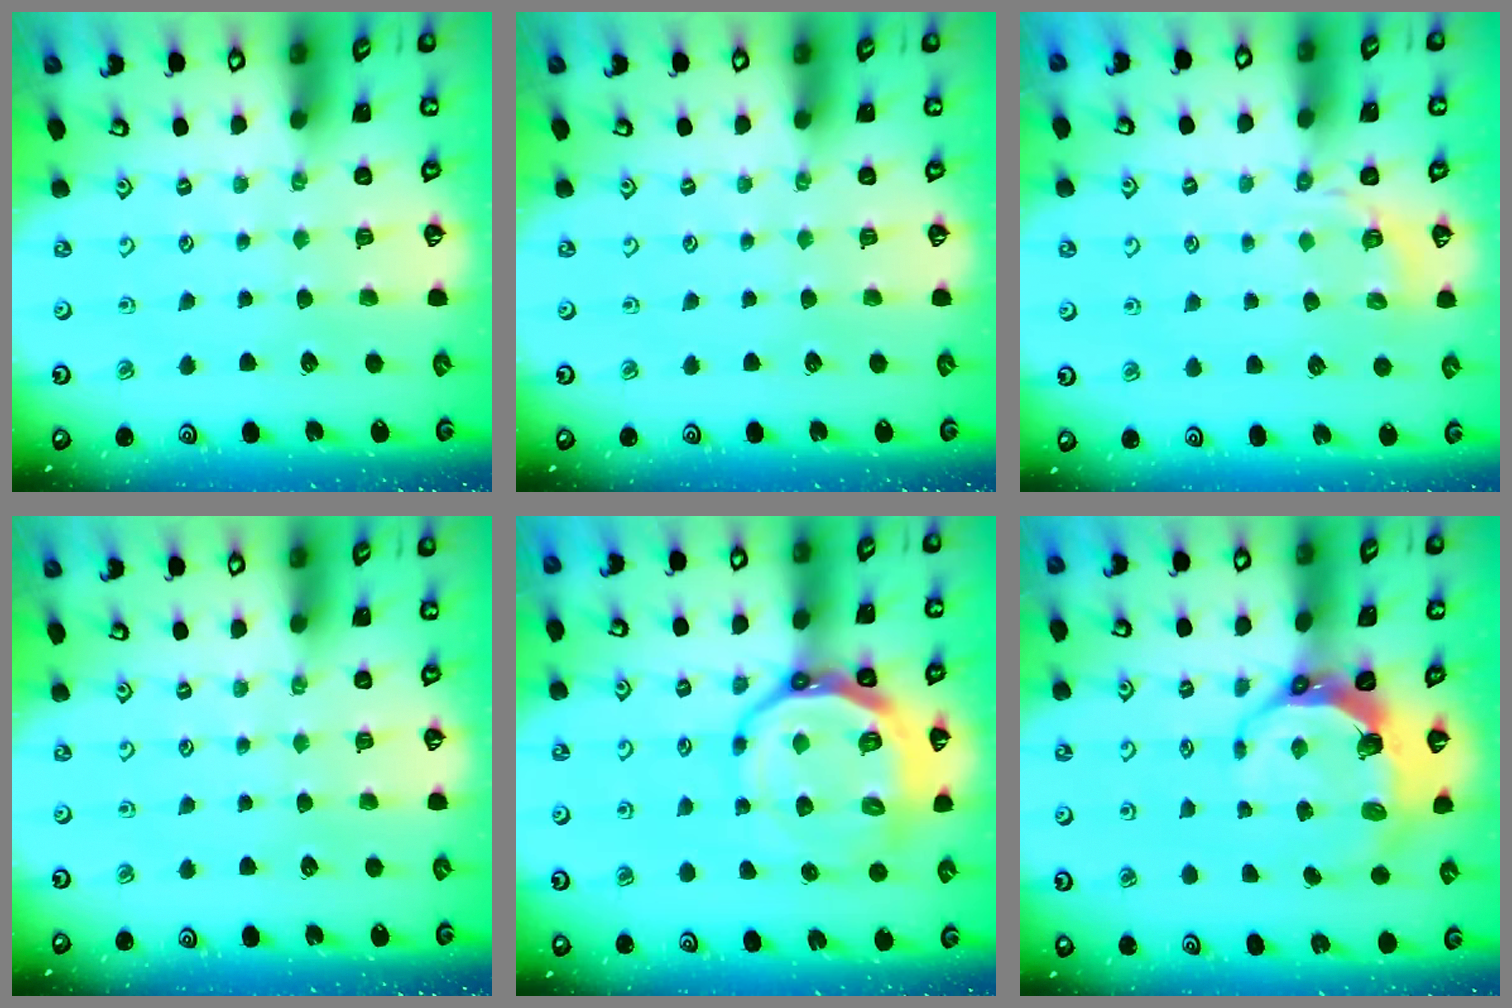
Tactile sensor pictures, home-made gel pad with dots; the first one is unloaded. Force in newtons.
{"total": 0.0}
{"total": 3.7, "press": 3.2, "slide": 1.8}
{"total": 0.0}
{"total": 16.4, "press": 15.9, "slide": 3.8}
{"total": 9.4, "press": 8.0, "slide": 5.0}